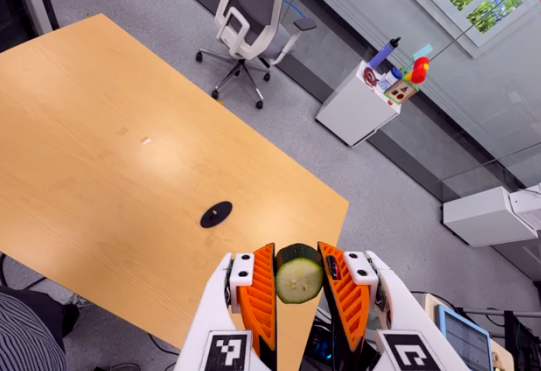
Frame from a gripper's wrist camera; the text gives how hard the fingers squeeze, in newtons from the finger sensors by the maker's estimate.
{"total": 8.5, "left": 7.5, "right": 9.5}